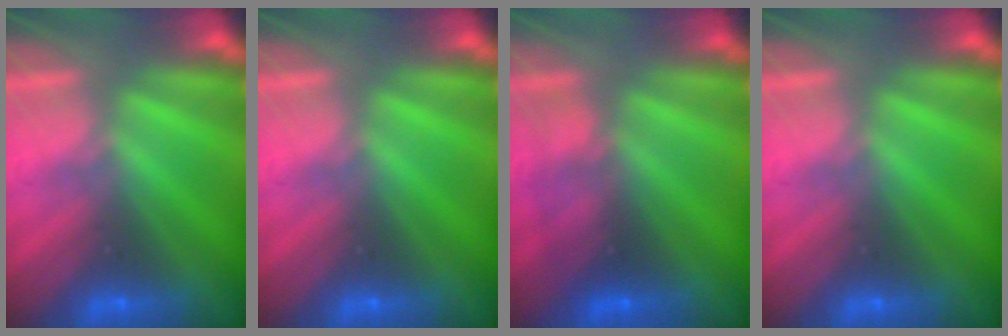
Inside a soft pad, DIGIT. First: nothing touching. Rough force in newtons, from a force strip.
{"total": 0.0}
{"total": 2.7}
{"total": 0.0}